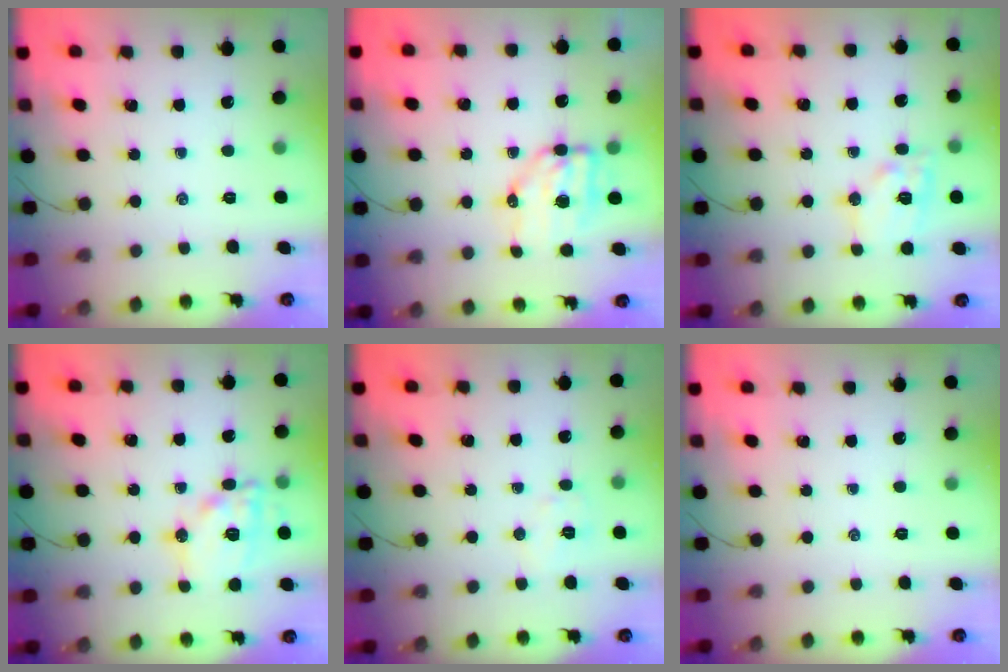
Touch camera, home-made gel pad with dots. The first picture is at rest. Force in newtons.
{"total": 7.2, "press": 7.0, "slide": 1.6}
{"total": 12.2, "press": 12.2, "slide": 1.2}
{"total": 14.7, "press": 14.6, "slide": 1.8}
{"total": 5.1, "press": 5.0, "slide": 0.8}
{"total": 0.0}